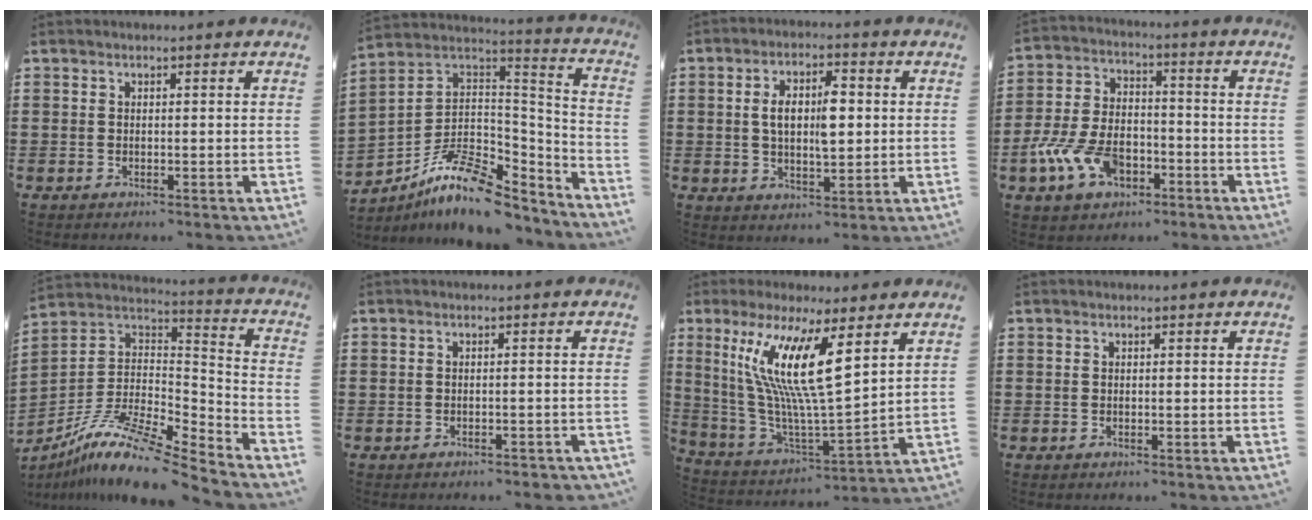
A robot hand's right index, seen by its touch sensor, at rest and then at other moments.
{"total": 11.8, "force": [-8.1, 4.8, 7.1], "torque": [-0.142, 0.022, -0.153]}
{"total": 7.1, "force": [1.4, 3.7, 5.9], "torque": [-0.100, 0.002, 0.017]}
{"total": 9.4, "force": [-4.2, 5.7, 6.2], "torque": [-0.161, 0.002, -0.079]}
{"total": 12.2, "force": [-9.1, 2.2, 7.8], "torque": [-0.150, 0.016, -0.179]}
{"total": 0.9, "force": [-0.8, 0.2, 0.4], "torque": [-0.011, -0.003, -0.017]}
{"total": 14.0, "force": [6.3, 1.8, 12.4], "torque": [-0.268, -0.031, 0.102]}
{"total": 0.0}